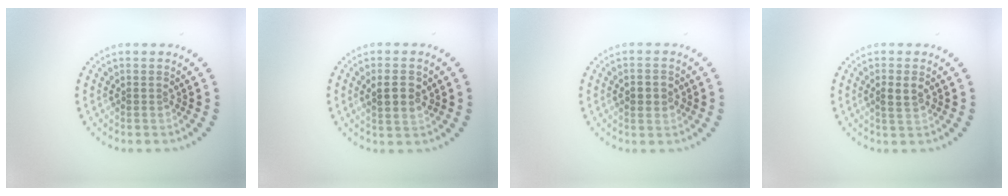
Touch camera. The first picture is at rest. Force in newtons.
{"total": 2.8, "press": 2.8, "slide": 0.6}
{"total": 2.4, "press": 2.4, "slide": 0.2}
{"total": 1.8, "press": 1.7, "slide": 0.6}